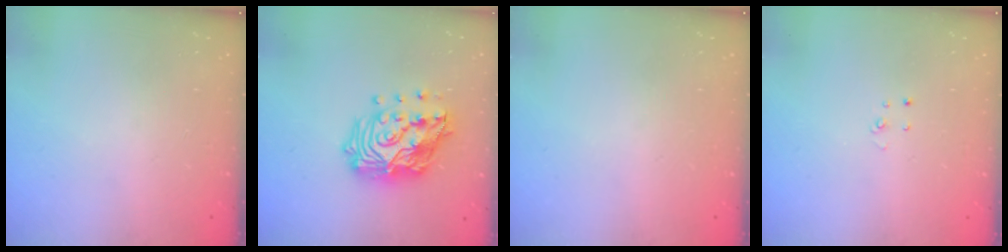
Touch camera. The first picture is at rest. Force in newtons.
{"total": 18.6, "press": 18.6, "slide": 1.4}
{"total": 0.0}
{"total": 2.7, "press": 2.7, "slide": 0.3}